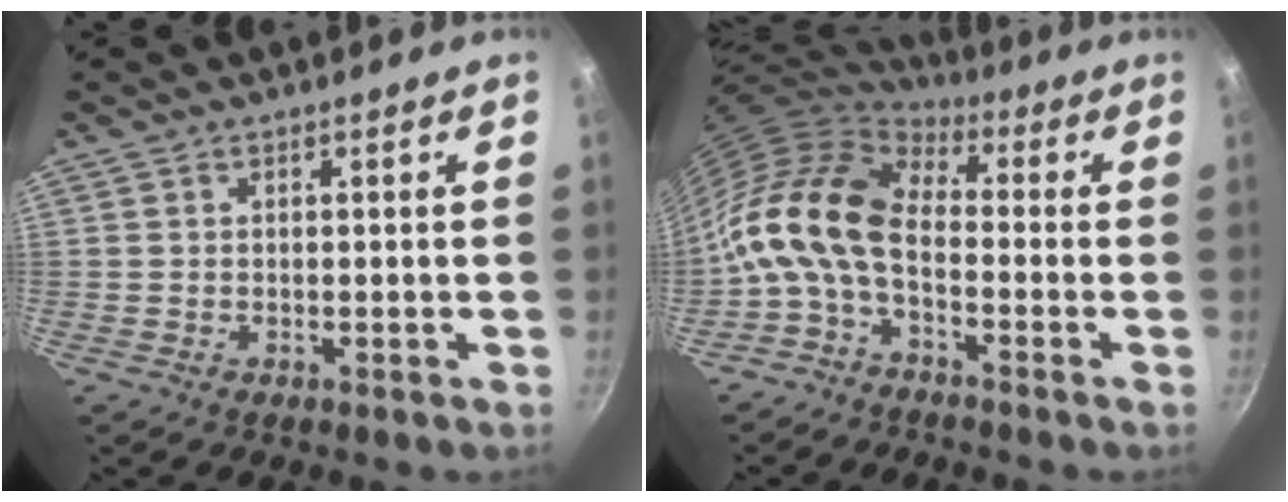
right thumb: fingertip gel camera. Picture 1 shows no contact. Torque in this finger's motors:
{"motor_torque": [0.07, 1.01, 1.74, -1.06, 0.25]}